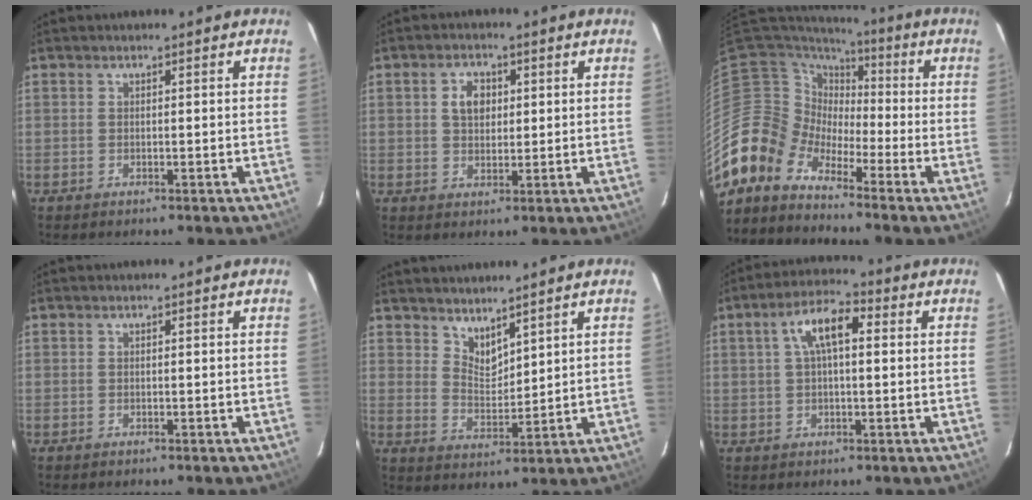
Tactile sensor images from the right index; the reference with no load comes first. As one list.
[{"total": 4.4, "force": [1.2, 3.2, 2.8], "torque": [-0.044, 0.011, 0.024]}, {"total": 7.5, "force": [-6.2, 4.2, -0.4], "torque": [0.004, 0.030, -0.148]}, {"total": 0.0}, {"total": 5.0, "force": [4.3, 1.7, 1.7], "torque": [-0.024, -0.007, 0.083]}, {"total": 7.9, "force": [1.9, 3.2, 6.9], "torque": [-0.130, 0.023, 0.033]}]